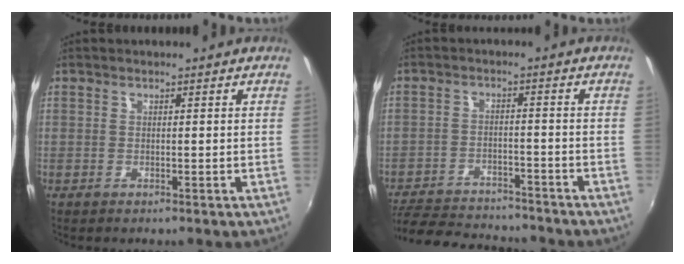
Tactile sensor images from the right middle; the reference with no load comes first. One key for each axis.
{"total": 16.4, "fx": -14.5, "fy": 4.5, "fz": 6.1, "tx": -0.144, "ty": -0.009, "tz": -0.215}